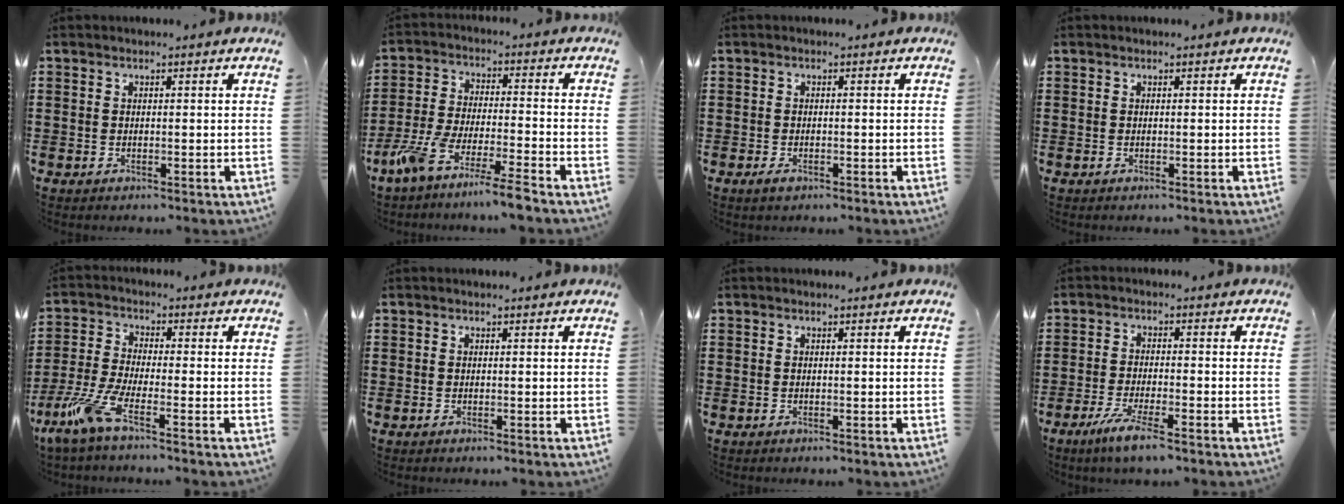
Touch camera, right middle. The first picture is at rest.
{"total": 7.6, "force": [-6.8, -0.9, 3.4], "torque": [-0.078, -0.016, -0.136]}
{"total": 0.9, "force": [-0.6, 0.4, 0.6], "torque": [-0.014, -0.004, -0.010]}
{"total": 0.0}
{"total": 6.8, "force": [-4.0, 1.2, 5.4], "torque": [-0.145, -0.022, -0.083]}
{"total": 0.0}
{"total": 0.0}
{"total": 4.9, "force": [-3.5, 0.1, 3.5], "torque": [-0.075, -0.014, -0.064]}